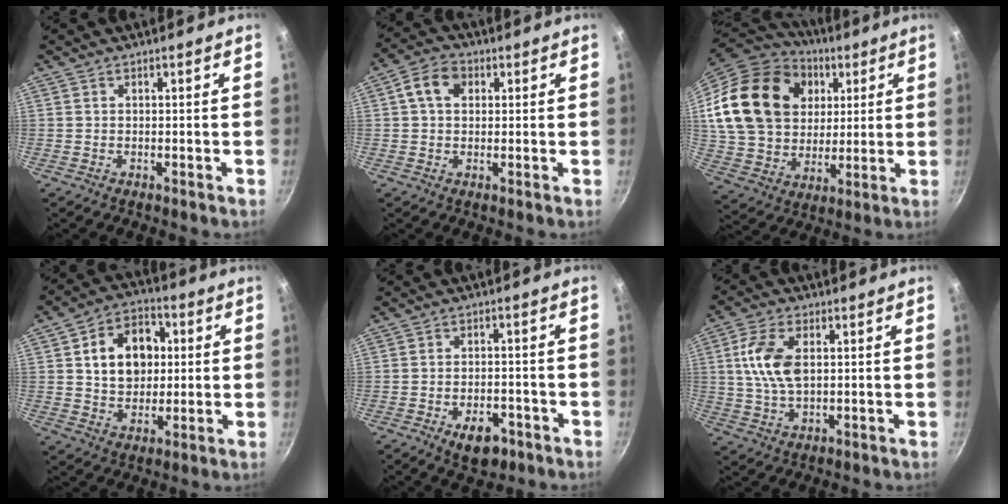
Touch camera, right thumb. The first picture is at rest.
{"total": 6.2, "force": [1.6, 4.4, 4.0], "torque": [-0.060, 0.012, 0.017]}
{"total": 27.4, "force": [8.1, 20.5, 16.2], "torque": [-0.274, 0.004, 0.154]}
{"total": 13.9, "force": [2.3, 10.5, 8.7], "torque": [-0.099, 0.010, 0.035]}
{"total": 7.0, "force": [-3.6, 3.9, 4.6], "torque": [-0.049, 0.018, -0.046]}
{"total": 9.6, "force": [1.8, 5.2, 7.8], "torque": [-0.149, 0.004, 0.032]}